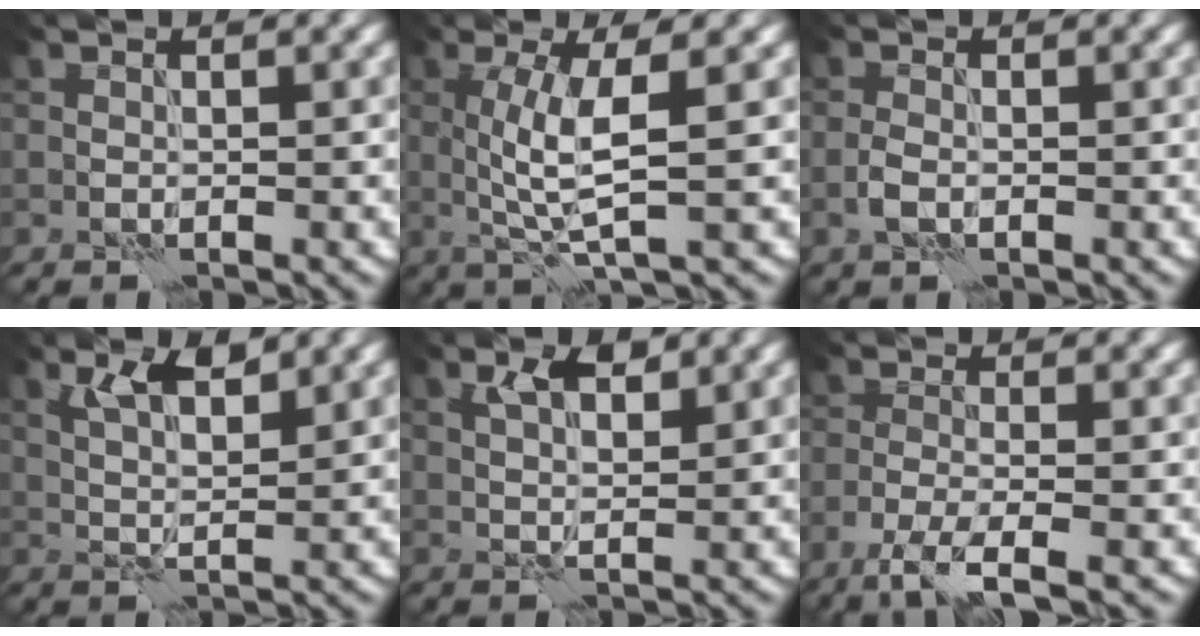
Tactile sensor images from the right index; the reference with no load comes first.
{"total": 4.9, "force": [0.6, 1.0, 4.7], "torque": [-0.093, -0.001, 0.013]}
{"total": 1.4, "force": [-0.6, 0.7, 1.1], "torque": [-0.022, 0.001, -0.015]}
{"total": 3.5, "force": [2.0, 1.1, 2.7], "torque": [-0.054, -0.001, 0.038]}
{"total": 2.9, "force": [1.6, 1.1, 2.2], "torque": [-0.039, 0.001, 0.030]}
{"total": 4.2, "force": [-2.7, 0.7, 3.1], "torque": [-0.058, -0.004, -0.062]}